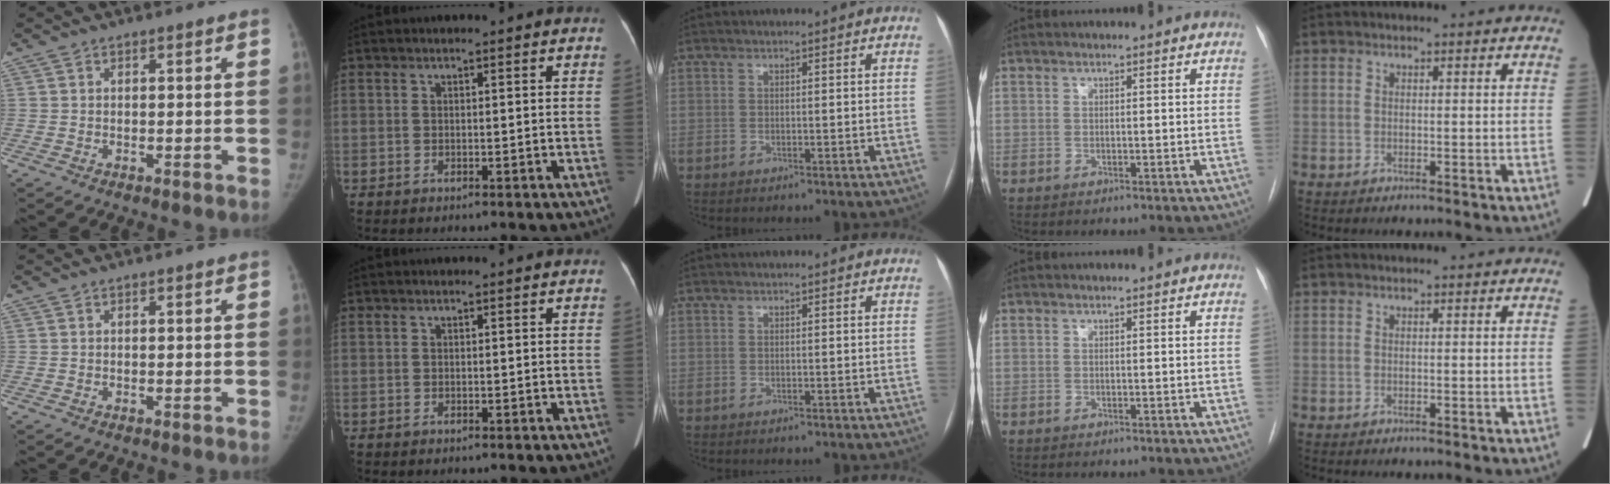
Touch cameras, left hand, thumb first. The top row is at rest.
{}